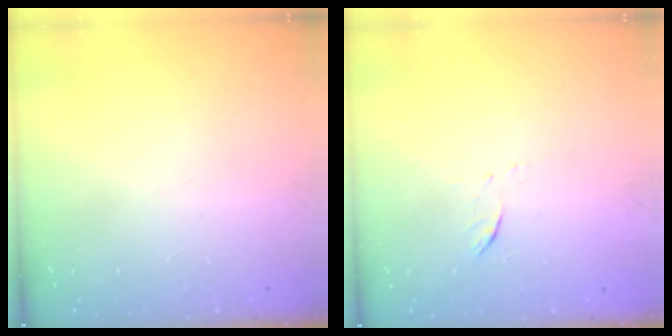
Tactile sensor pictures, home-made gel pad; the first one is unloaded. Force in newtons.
{"total": 5.2, "press": 5.1, "slide": 0.7}